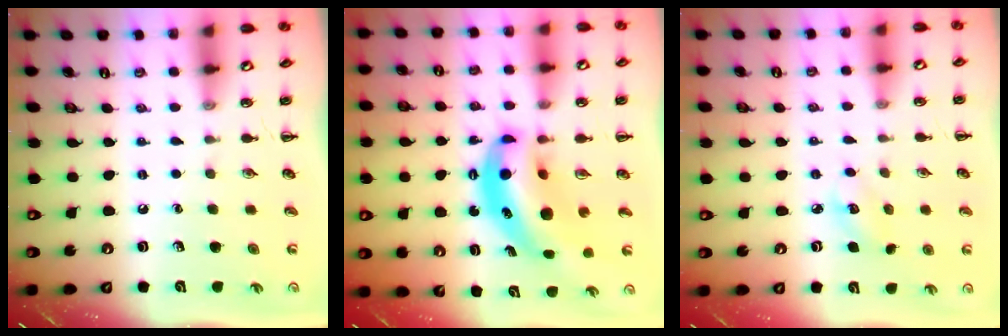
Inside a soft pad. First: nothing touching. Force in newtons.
{"total": 10.7, "press": 10.4, "slide": 2.3}
{"total": 4.5, "press": 4.4, "slide": 1.0}